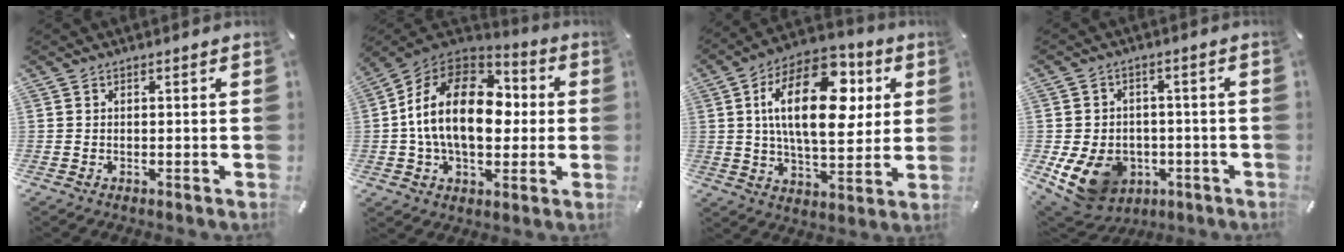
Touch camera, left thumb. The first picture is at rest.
{"total": 20.9, "force": [0.5, 14.0, 15.5], "torque": [-0.294, 0.018, 0.003]}
{"total": 23.0, "force": [6.4, 12.3, 18.3], "torque": [-0.315, -0.009, 0.099]}
{"total": 12.1, "force": [-4.7, 9.5, 5.8], "torque": [-0.124, 0.019, -0.079]}